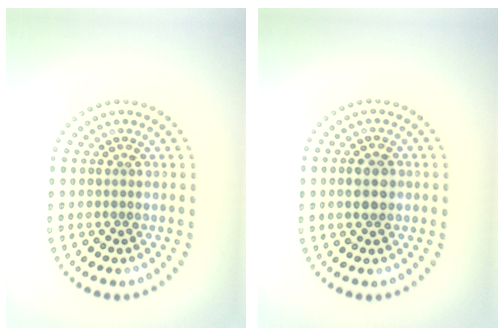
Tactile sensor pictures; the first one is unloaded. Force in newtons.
{"total": 2.9, "press": 2.9, "slide": 0.1}